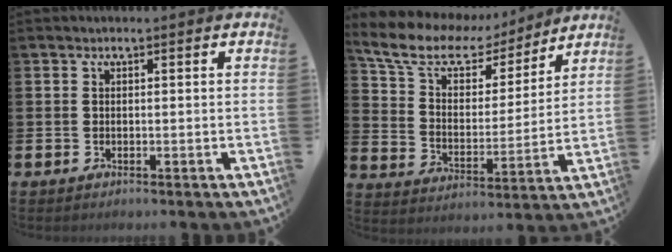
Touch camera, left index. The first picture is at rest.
{"total": 10.0, "force": [8.1, 4.7, 3.6], "torque": [-0.109, -0.046, 0.143]}